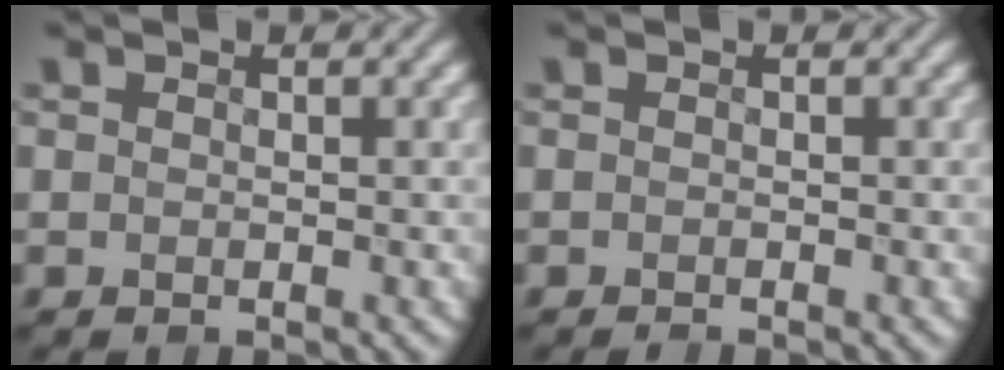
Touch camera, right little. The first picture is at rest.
{"total": 0.6, "force": [-0.6, -0.1, 0.1], "torque": [-0.003, 0.000, -0.012]}